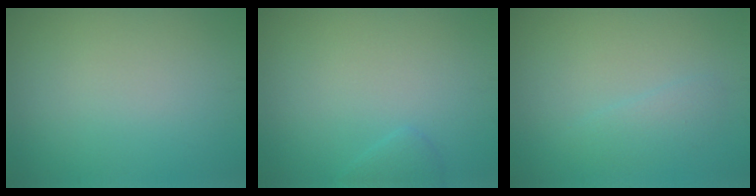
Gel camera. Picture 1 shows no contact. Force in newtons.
{"total": 1.0, "press": 1.0, "slide": 0.1}
{"total": 1.6, "press": 1.6, "slide": 0.0}